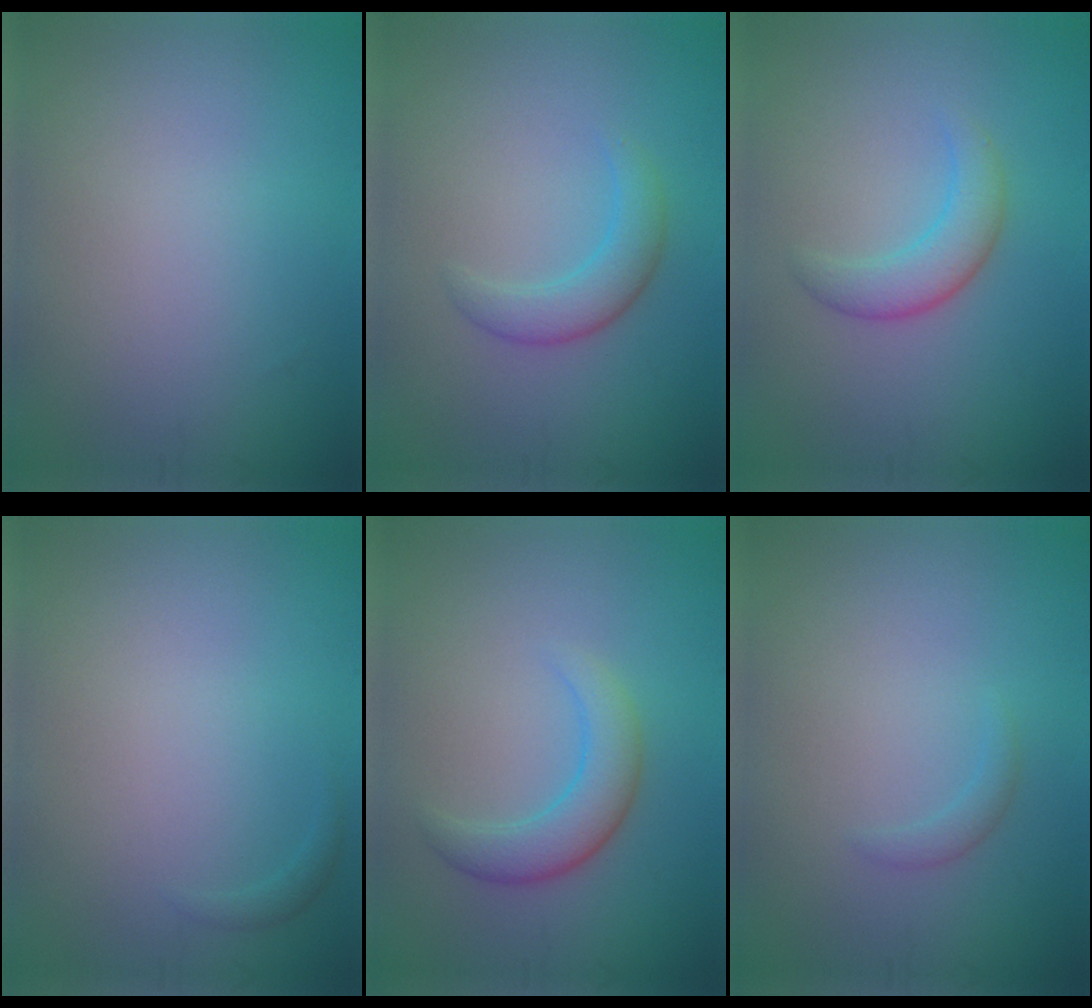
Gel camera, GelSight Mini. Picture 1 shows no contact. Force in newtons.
{"total": 2.6, "press": 2.6, "slide": 0.2}
{"total": 2.8, "press": 2.8, "slide": 0.2}
{"total": 0.6, "press": 0.6, "slide": 0.1}
{"total": 3.3, "press": 3.3, "slide": 0.1}
{"total": 0.9, "press": 0.9, "slide": 0.1}